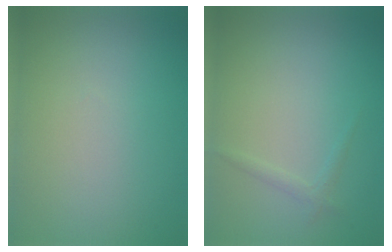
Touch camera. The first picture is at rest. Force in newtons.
{"total": 0.9, "press": 0.9, "slide": 0.1}